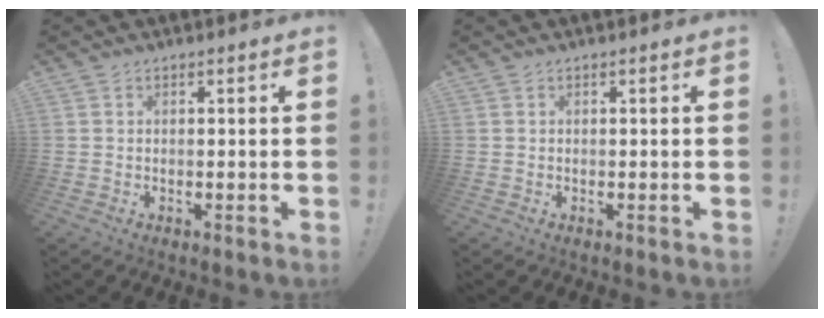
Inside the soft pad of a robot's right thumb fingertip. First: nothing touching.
{"total": 0.0}